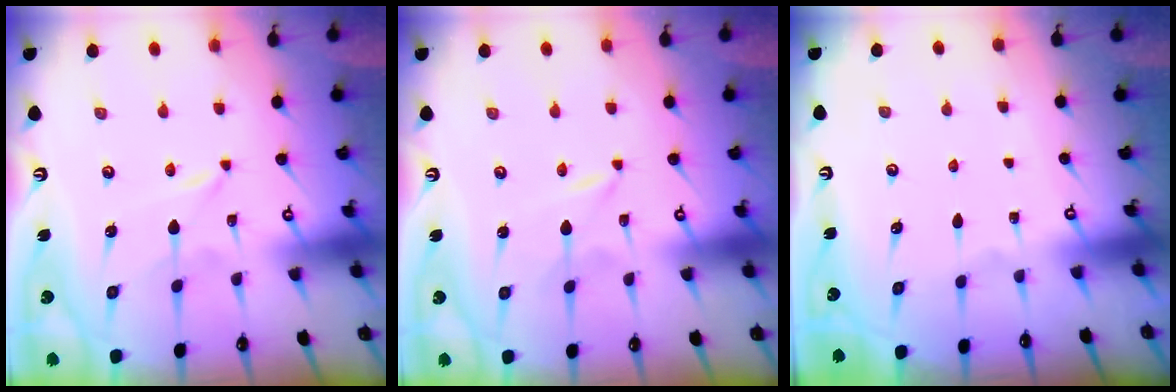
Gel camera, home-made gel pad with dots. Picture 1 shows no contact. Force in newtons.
{"total": 0.0}
{"total": 0.0}